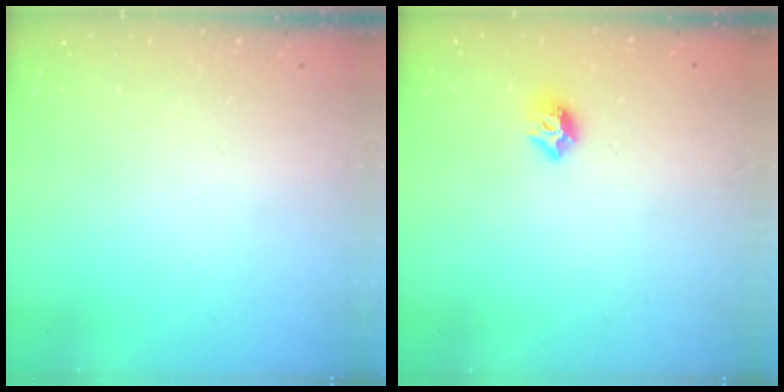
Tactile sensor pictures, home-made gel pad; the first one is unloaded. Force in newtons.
{"total": 7.5, "press": 7.4, "slide": 0.8}